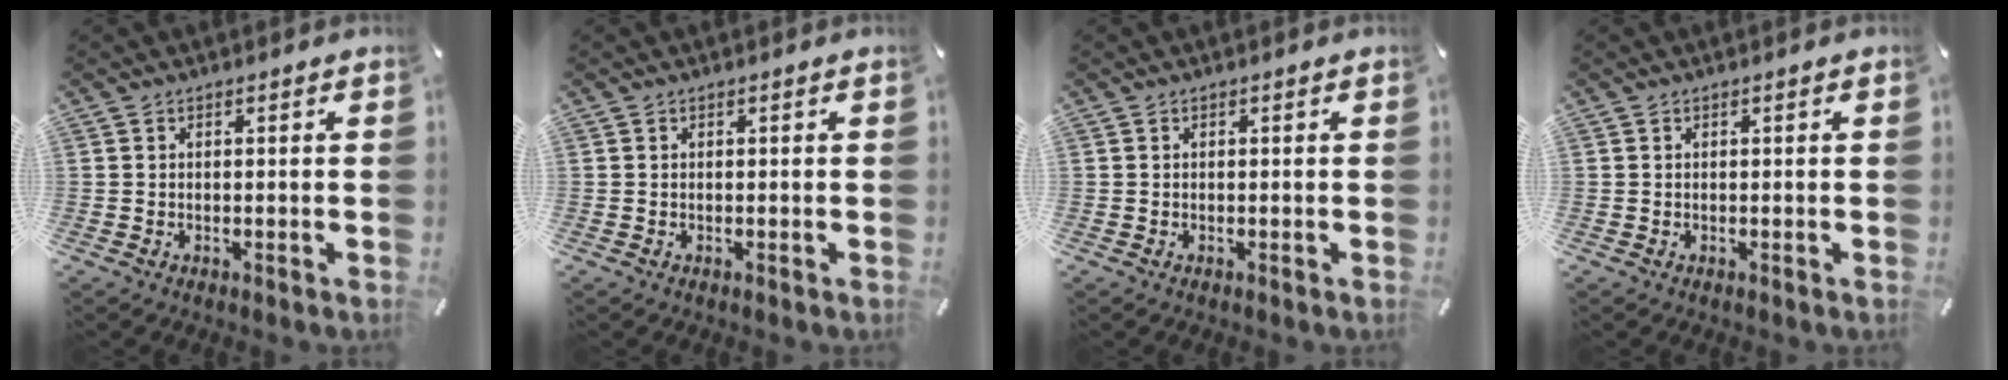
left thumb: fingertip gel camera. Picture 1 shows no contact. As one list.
[{"total": 0.0}, {"total": 0.0}, {"total": 0.0}]